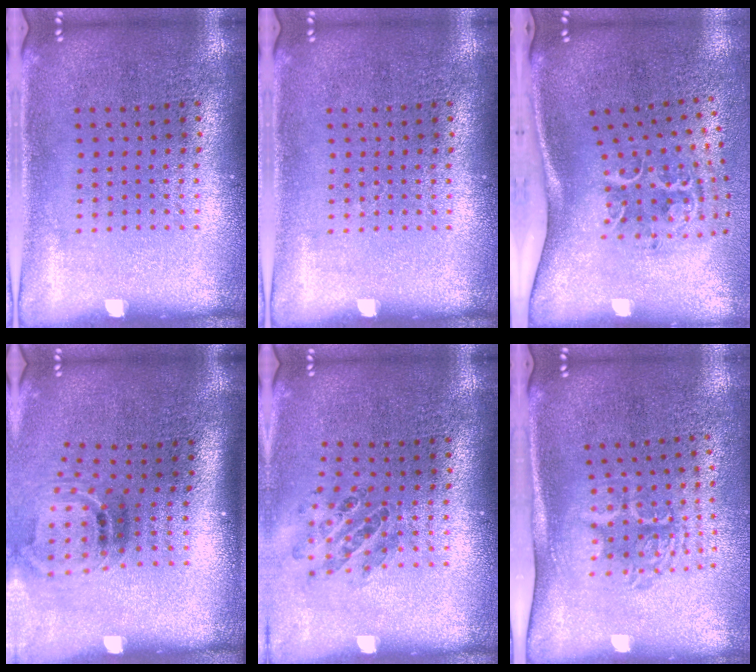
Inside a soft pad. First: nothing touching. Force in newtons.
{"total": 0.0}
{"total": 2.2, "press": 1.4, "slide": 1.8}
{"total": 1.6, "press": 1.0, "slide": 1.2}
{"total": 0.8, "press": 0.8, "slide": 0.1}
{"total": 1.7, "press": 1.3, "slide": 1.1}